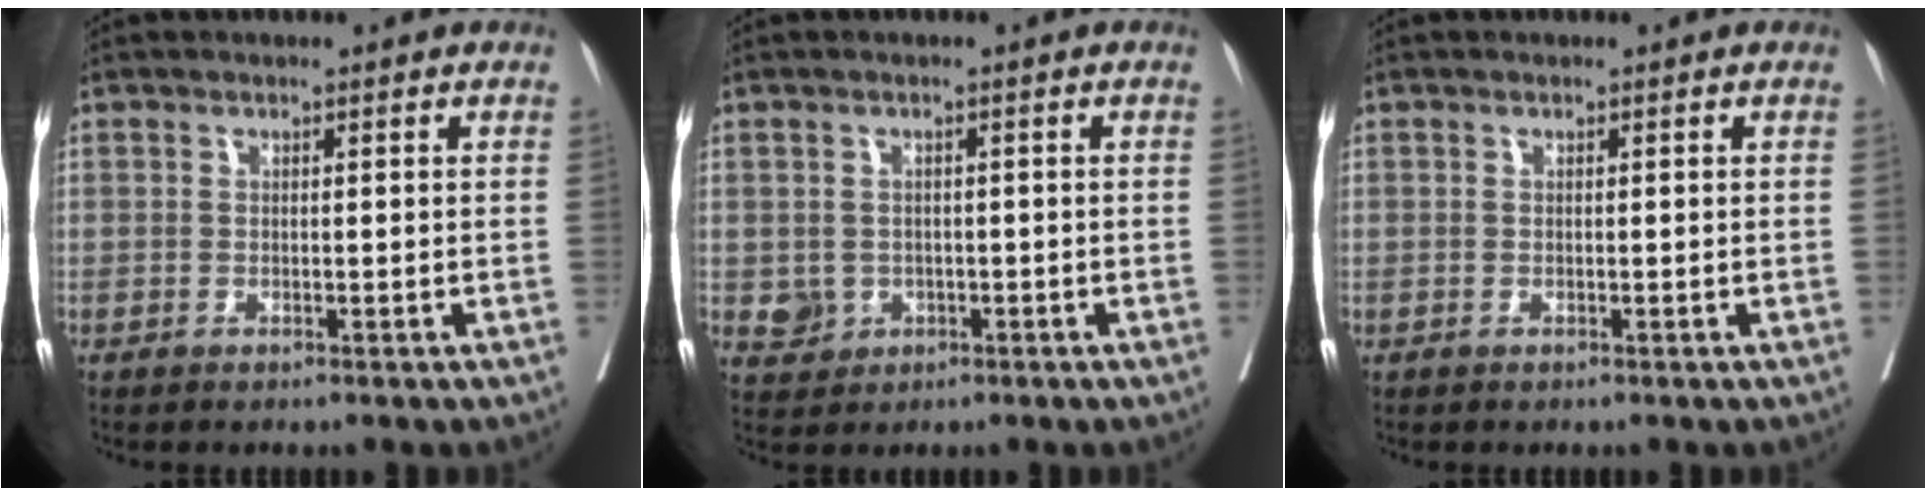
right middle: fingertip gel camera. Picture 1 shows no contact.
{"total": 3.1, "force": [-0.6, 2.9, 0.8], "torque": [-0.005, 0.004, -0.002]}
{"total": 0.0}